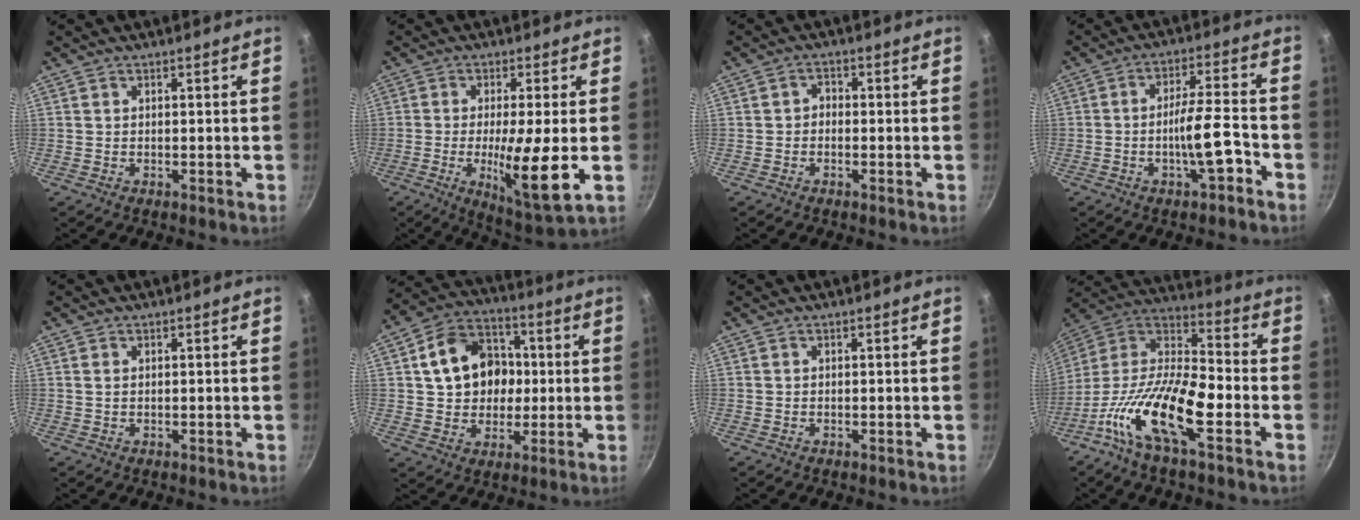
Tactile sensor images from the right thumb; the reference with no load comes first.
{"total": 12.2, "force": [-1.9, 1.6, 11.9], "torque": [-0.206, -0.019, -0.029]}
{"total": 1.9, "force": [-0.5, 1.5, 1.0], "torque": [-0.008, 0.011, -0.013]}
{"total": 8.4, "force": [-3.7, 1.9, 7.3], "torque": [-0.117, 0.032, -0.060]}
{"total": 0.7, "force": [0.3, 0.4, 0.4], "torque": [-0.009, 0.001, 0.006]}
{"total": 14.9, "force": [1.8, 12.2, 8.4], "torque": [-0.107, 0.027, 0.027]}
{"total": 0.0}
{"total": 20.3, "force": [-8.1, 7.4, 17.1], "torque": [-0.307, 0.049, -0.175]}